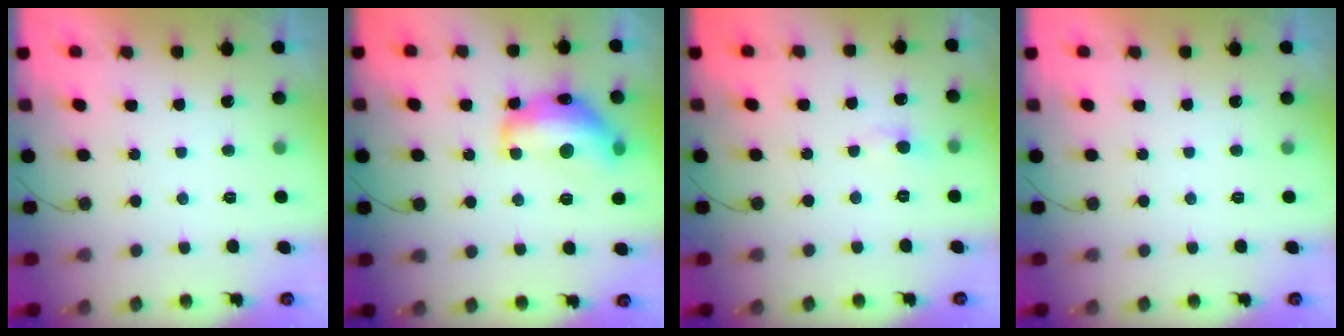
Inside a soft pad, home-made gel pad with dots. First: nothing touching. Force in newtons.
{"total": 16.3, "press": 16.2, "slide": 1.1}
{"total": 4.0, "press": 4.0, "slide": 0.5}
{"total": 0.0}